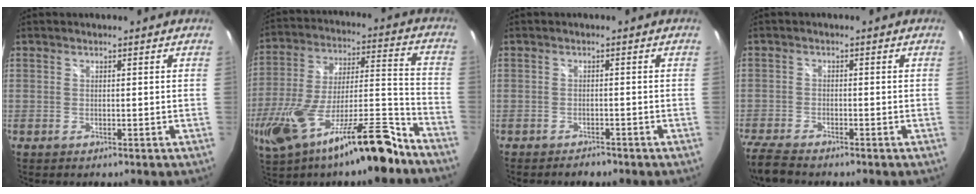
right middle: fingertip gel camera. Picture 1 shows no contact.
{"total": 24.0, "force": [-15.9, 5.3, 17.2], "torque": [-0.326, -0.037, -0.260]}
{"total": 2.0, "force": [-1.9, 0.3, 0.5], "torque": [-0.012, -0.007, -0.030]}
{"total": 6.0, "force": [-5.4, 0.4, 2.6], "torque": [-0.076, -0.029, -0.106]}